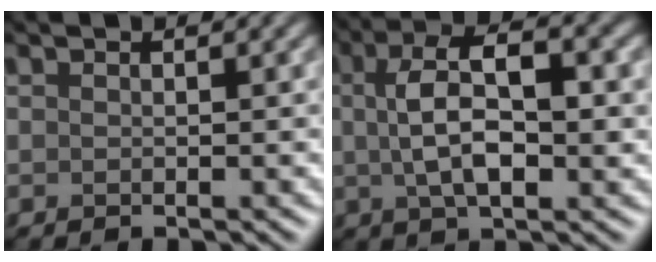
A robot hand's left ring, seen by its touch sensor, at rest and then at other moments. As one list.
[{"total": 7.3, "force": [0.6, 2.9, 6.6], "torque": [-0.122, 0.011, 0.008]}]